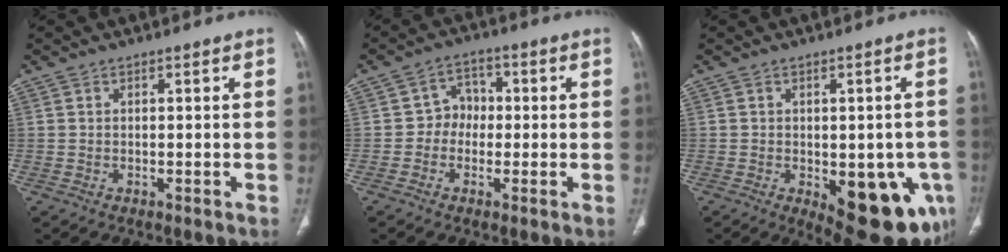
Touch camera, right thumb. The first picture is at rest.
{"total": 5.1, "force": [-0.5, 4.5, 2.4], "torque": [-0.009, 0.019, -0.021]}
{"total": 17.1, "force": [-5.8, 8.1, 13.9], "torque": [-0.125, 0.001, -0.053]}